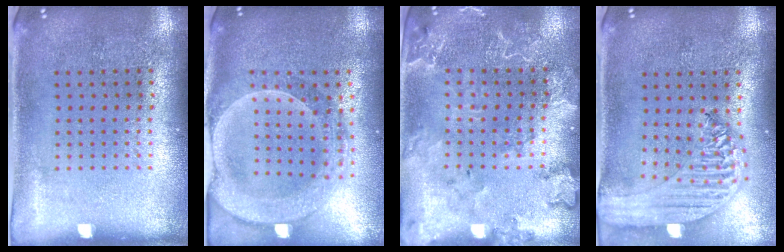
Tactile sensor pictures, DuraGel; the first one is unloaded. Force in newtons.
{"total": 2.6, "press": 2.3, "slide": 1.2}
{"total": 2.3, "press": 2.2, "slide": 0.4}
{"total": 2.2, "press": 2.0, "slide": 0.9}